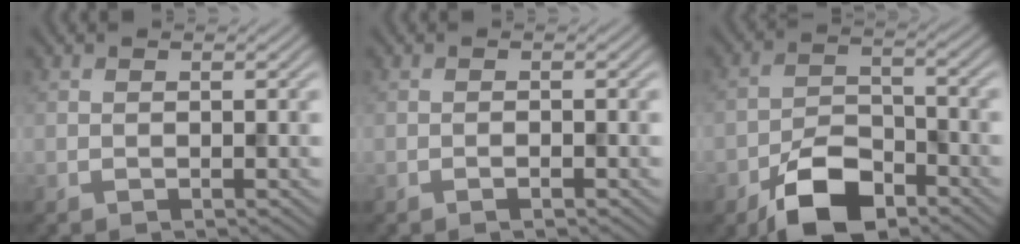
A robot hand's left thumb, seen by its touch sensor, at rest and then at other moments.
{"total": 0.7, "force": [-0.5, 0.1, 0.5], "torque": [-0.009, 0.000, -0.008]}
{"total": 8.7, "force": [-5.5, 4.3, 5.2], "torque": [-0.088, -0.002, -0.113]}